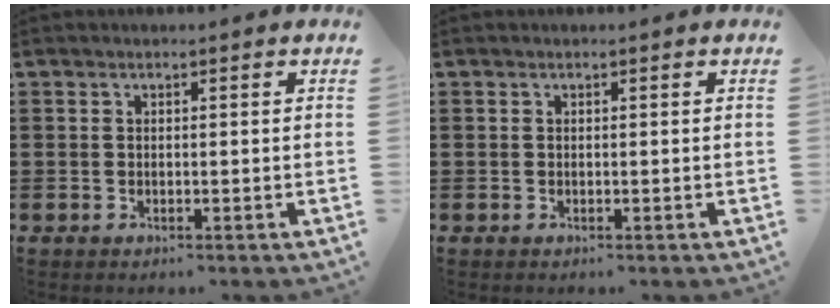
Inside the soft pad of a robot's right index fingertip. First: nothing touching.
{"total": 0.0}